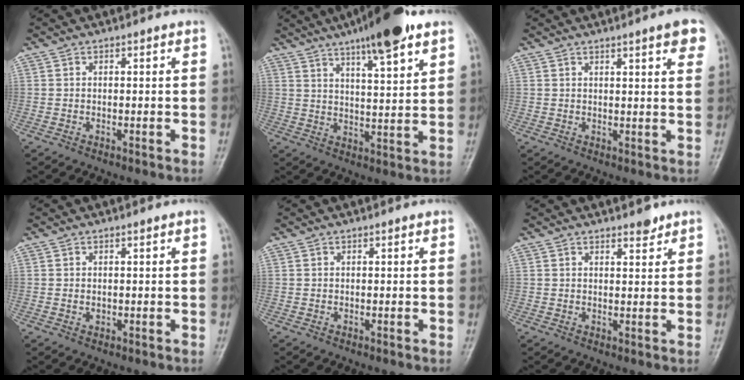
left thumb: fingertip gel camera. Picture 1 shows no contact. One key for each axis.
{"total": 14.3, "fx": 9.2, "fy": 3.0, "fz": 10.5, "tx": -0.147, "ty": -0.036, "tz": 0.142}
{"total": 6.0, "fx": 3.6, "fy": 1.0, "fz": 4.7, "tx": -0.046, "ty": -0.011, "tz": 0.044}
{"total": 0.8, "fx": 0.1, "fy": 0.6, "fz": 0.6, "tx": -0.008, "ty": 0.003, "tz": 0.005}
{"total": 0.0}
{"total": 2.1, "fx": 1.7, "fy": 0.7, "fz": 0.8, "tx": -0.002, "ty": -0.012, "tz": 0.024}